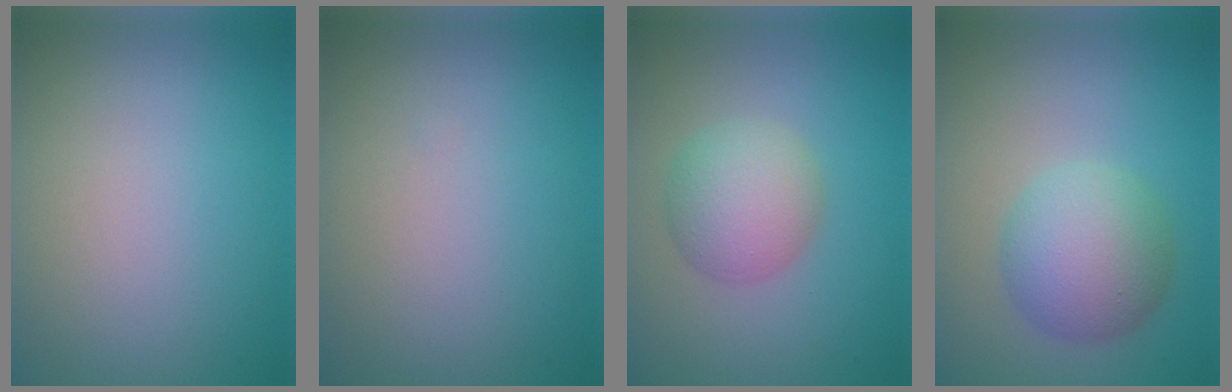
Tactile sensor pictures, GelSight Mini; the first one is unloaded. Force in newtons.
{"total": 0.0}
{"total": 4.4, "press": 4.4, "slide": 0.1}
{"total": 5.3, "press": 5.3, "slide": 0.2}